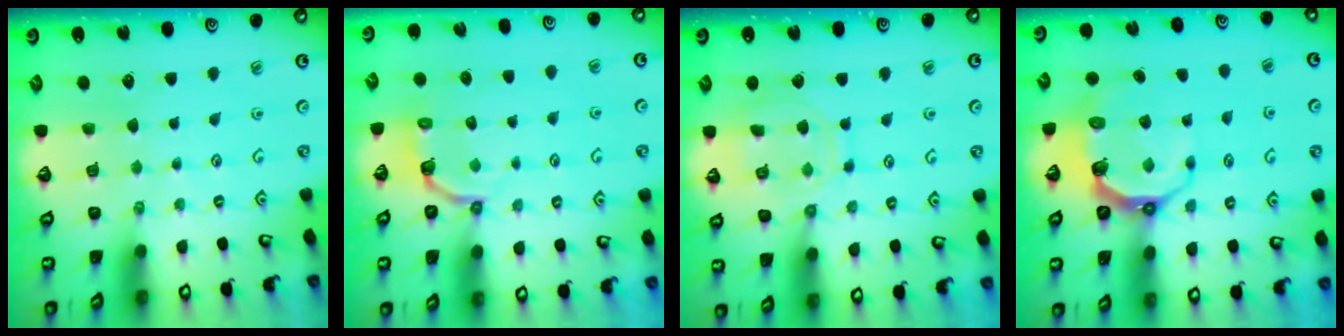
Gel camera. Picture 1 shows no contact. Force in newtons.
{"total": 3.8, "press": 1.9, "slide": 3.3}
{"total": 12.3, "press": 12.2, "slide": 0.8}
{"total": 7.8, "press": 6.4, "slide": 4.4}